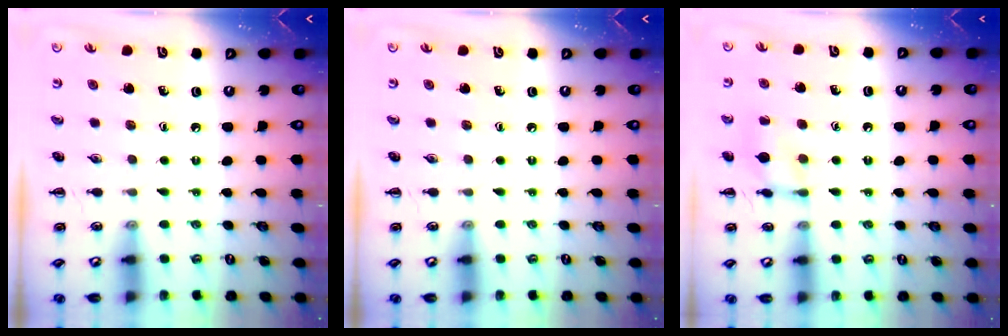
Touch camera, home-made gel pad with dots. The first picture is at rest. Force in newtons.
{"total": 0.0}
{"total": 9.2, "press": 9.2, "slide": 1.0}